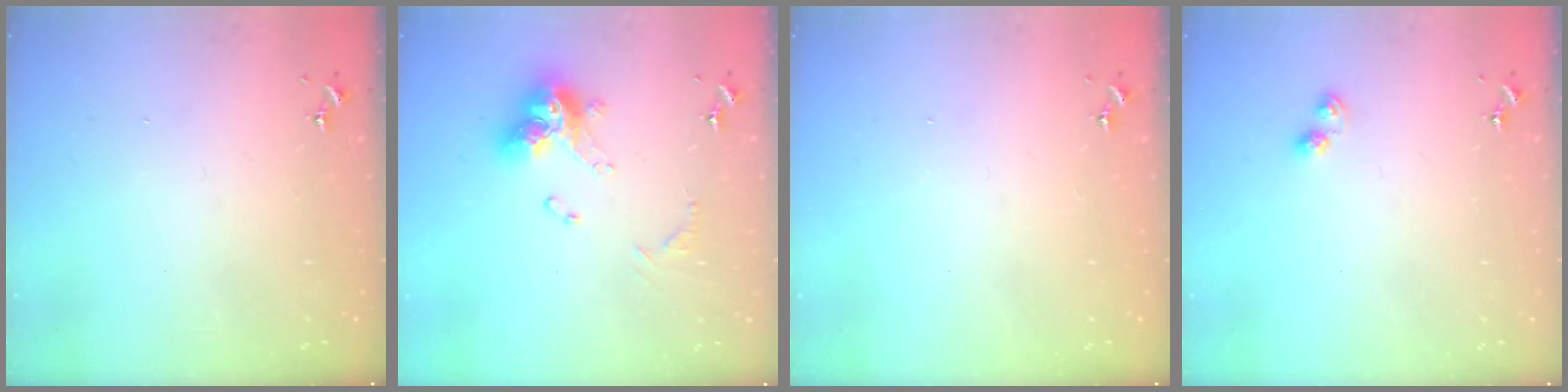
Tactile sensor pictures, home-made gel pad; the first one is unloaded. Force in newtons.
{"total": 15.1, "press": 15.0, "slide": 1.4}
{"total": 0.0}
{"total": 3.6, "press": 3.5, "slide": 0.4}